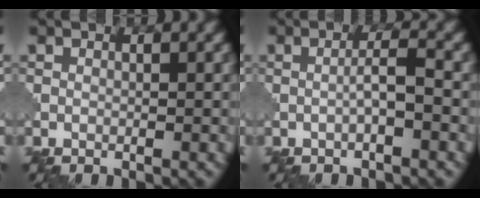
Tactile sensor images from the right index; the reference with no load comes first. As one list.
[{"total": 2.0, "force": [-0.5, 0.2, 1.9], "torque": [-0.036, 0.007, -0.013]}]